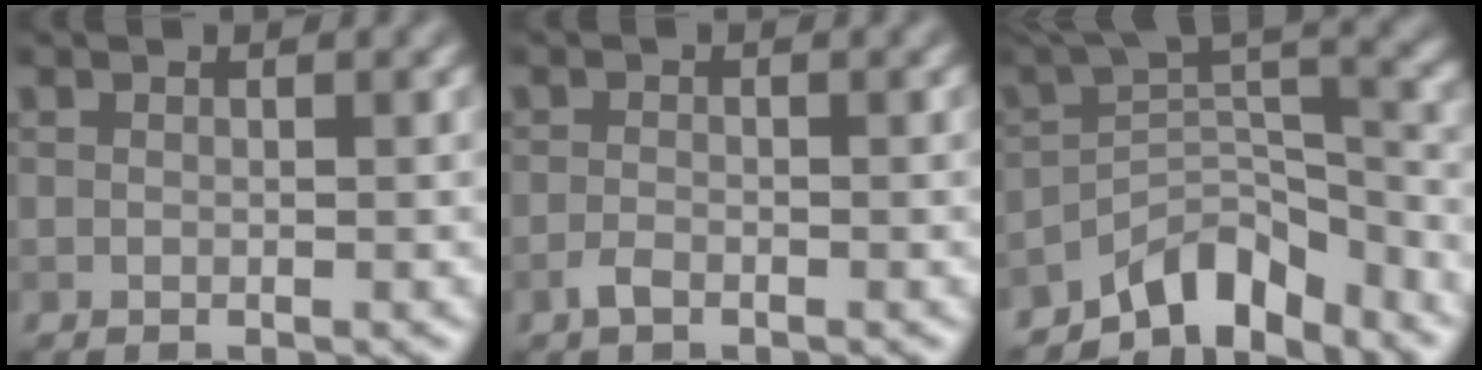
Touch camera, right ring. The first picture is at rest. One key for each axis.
{"total": 1.1, "fx": -0.8, "fy": 0.4, "fz": 0.6, "tx": -0.016, "ty": -0.001, "tz": -0.018}
{"total": 6.9, "fx": -5.3, "fy": 2.5, "fz": 3.6, "tx": -0.037, "ty": 0.006, "tz": -0.104}